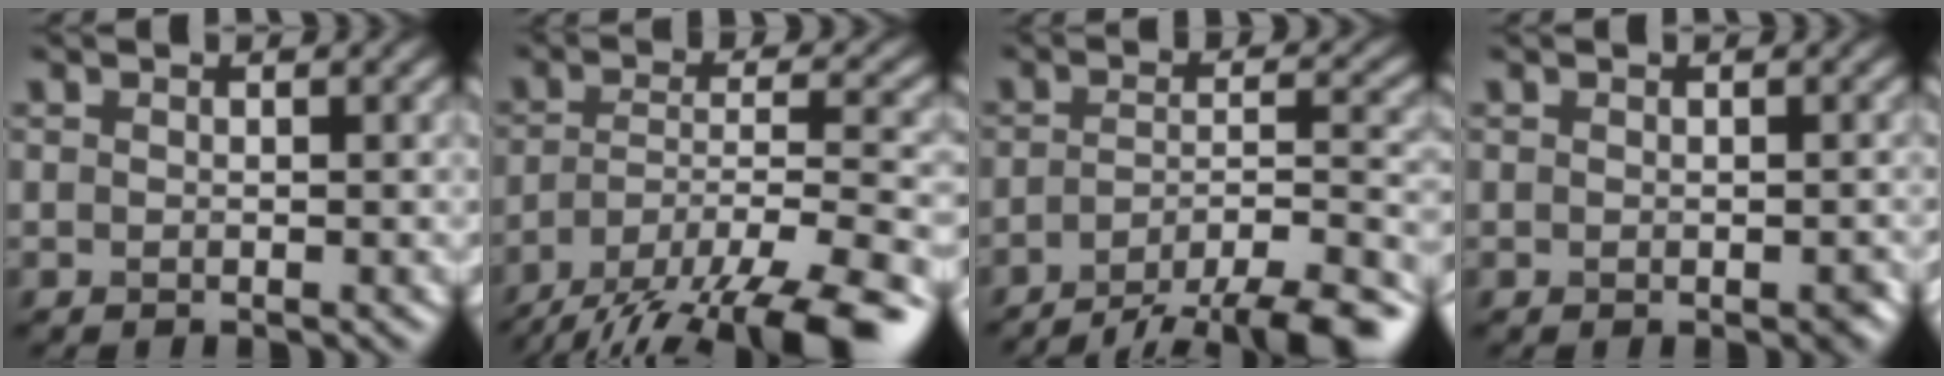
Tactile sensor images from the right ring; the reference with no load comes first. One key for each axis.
{"total": 14.9, "fx": -11.9, "fy": 4.4, "fz": 8.0, "tx": -0.141, "ty": -0.021, "tz": -0.168}
{"total": 10.2, "fx": -7.7, "fy": 2.8, "fz": 6.1, "tx": -0.087, "ty": -0.002, "tz": -0.116}
{"total": 0.8, "fx": -0.4, "fy": 0.3, "fz": 0.6, "tx": -0.009, "ty": -0.001, "tz": -0.004}